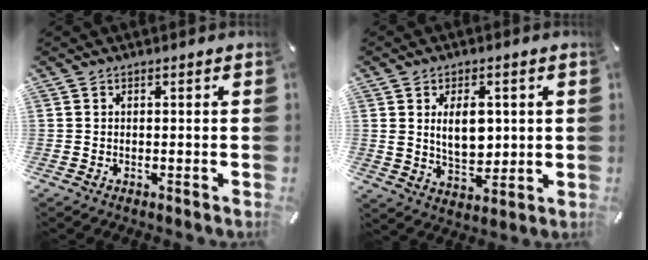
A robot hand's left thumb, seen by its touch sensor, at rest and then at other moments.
{"total": 9.0, "force": [1.7, 5.7, 6.7], "torque": [-0.112, -0.001, 0.027]}